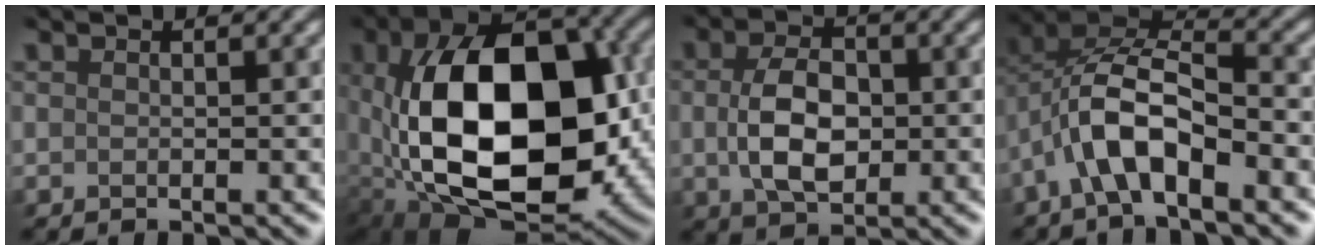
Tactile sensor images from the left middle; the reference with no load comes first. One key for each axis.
{"total": 16.0, "fx": -0.1, "fy": 10.2, "fz": 12.3, "tx": -0.235, "ty": -0.017, "tz": 0.020}
{"total": 4.7, "fx": 0.0, "fy": 3.0, "fz": 3.7, "tx": -0.085, "ty": -0.002, "tz": 0.003}
{"total": 7.3, "fx": -2.9, "fy": 3.0, "fz": 6.0, "tx": -0.124, "ty": 0.015, "tz": -0.053}